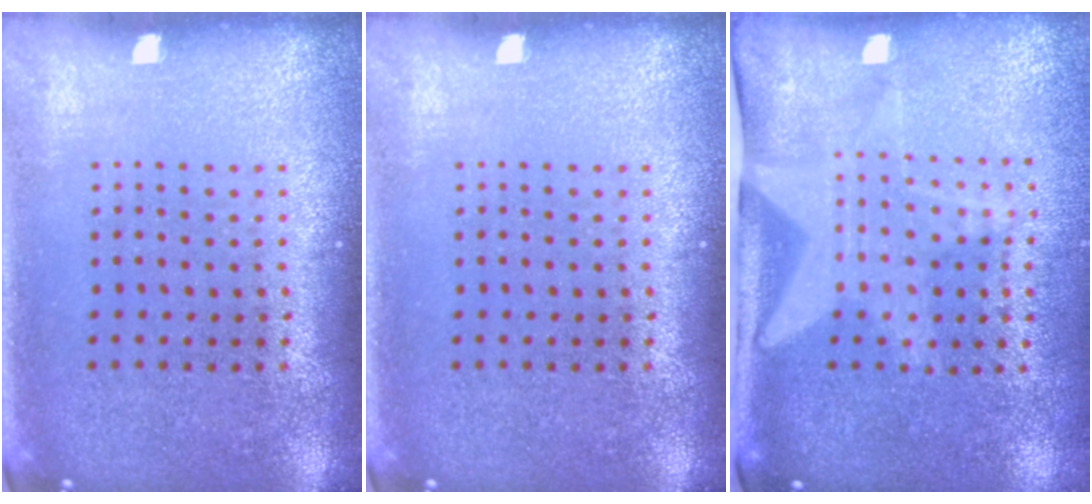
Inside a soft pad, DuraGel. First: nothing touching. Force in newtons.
{"total": 0.0}
{"total": 1.7, "press": 1.5, "slide": 0.7}